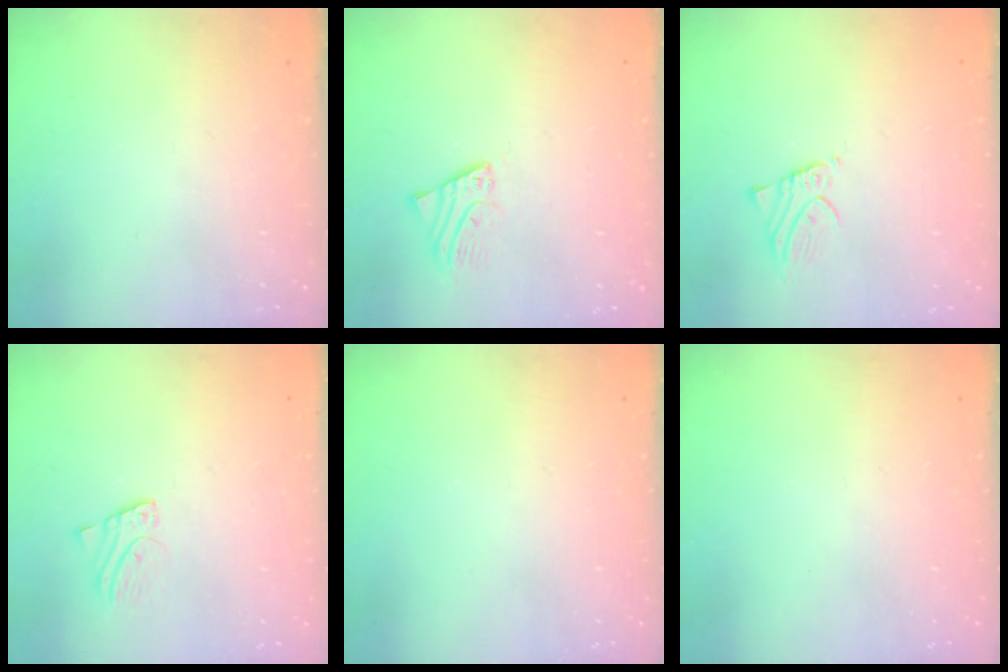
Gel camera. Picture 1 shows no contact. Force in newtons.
{"total": 2.6, "press": 2.6, "slide": 0.2}
{"total": 2.1, "press": 2.1, "slide": 0.1}
{"total": 3.9, "press": 3.9, "slide": 0.3}
{"total": 0.0}
{"total": 0.0}